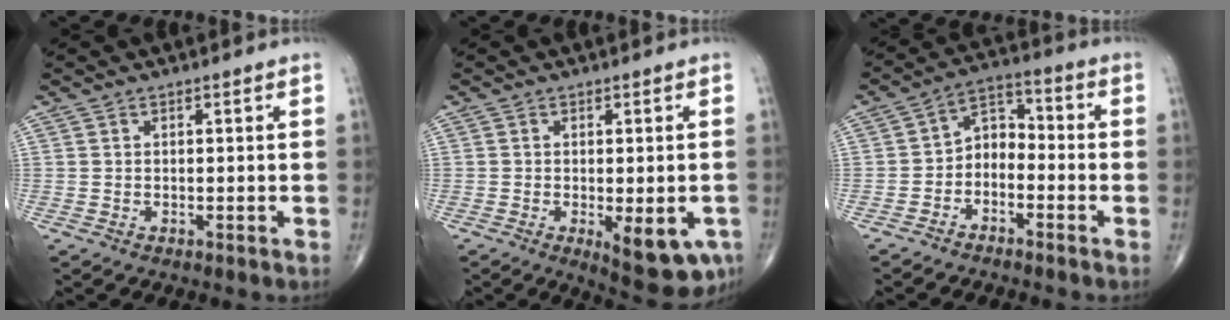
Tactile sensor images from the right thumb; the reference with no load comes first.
{"total": 10.0, "force": [-3.5, 3.7, 8.6], "torque": [-0.099, -0.010, -0.039]}
{"total": 6.4, "force": [-2.8, 4.3, 3.8], "torque": [-0.044, 0.047, -0.065]}